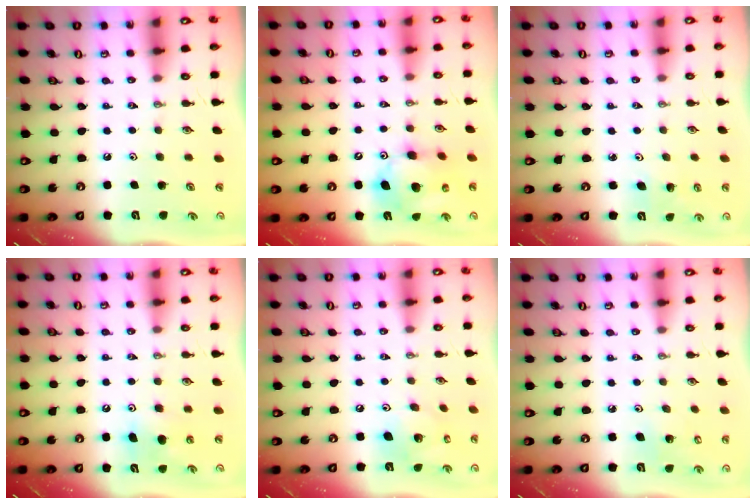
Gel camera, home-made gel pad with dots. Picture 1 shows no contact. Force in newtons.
{"total": 13.7, "press": 13.4, "slide": 2.4}
{"total": 3.8, "press": 3.7, "slide": 0.9}
{"total": 7.5, "press": 7.4, "slide": 1.3}
{"total": 14.1, "press": 13.8, "slide": 3.1}
{"total": 5.4, "press": 5.2, "slide": 1.6}